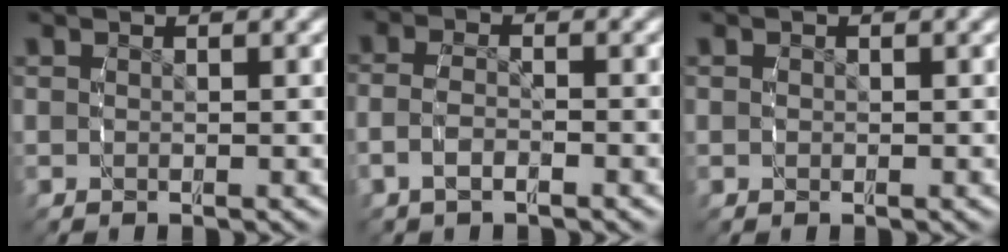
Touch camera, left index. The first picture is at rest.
{"total": 2.2, "force": [-1.1, 1.0, 1.6], "torque": [-0.044, -0.010, -0.016]}
{"total": 0.0}